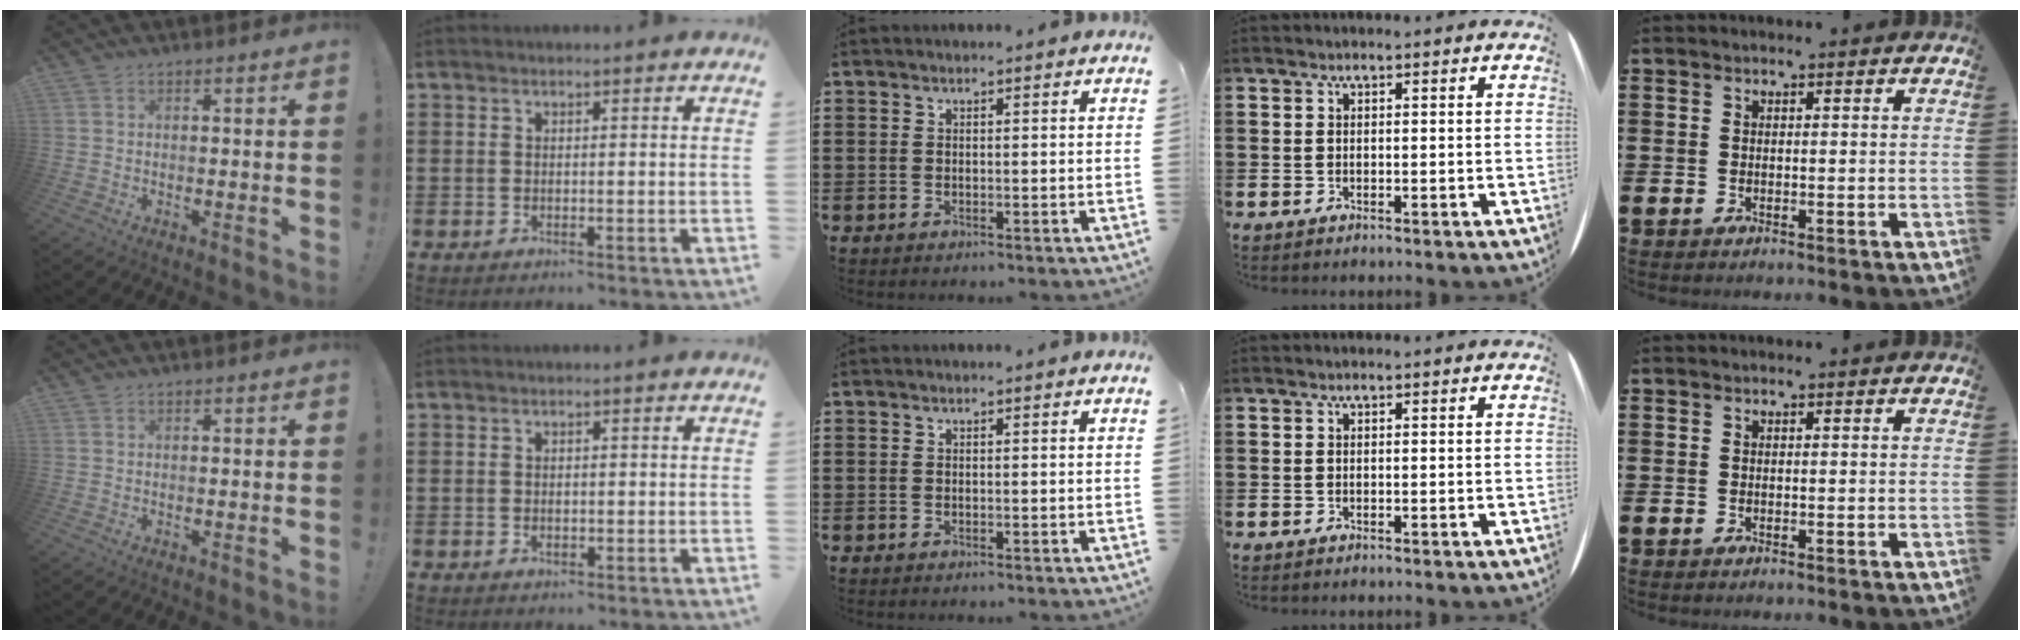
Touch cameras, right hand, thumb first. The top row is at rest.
{"index": {"total": 0.9, "force": [-0.1, 0.6, 0.6], "torque": [-0.014, 0.003, -0.002]}}